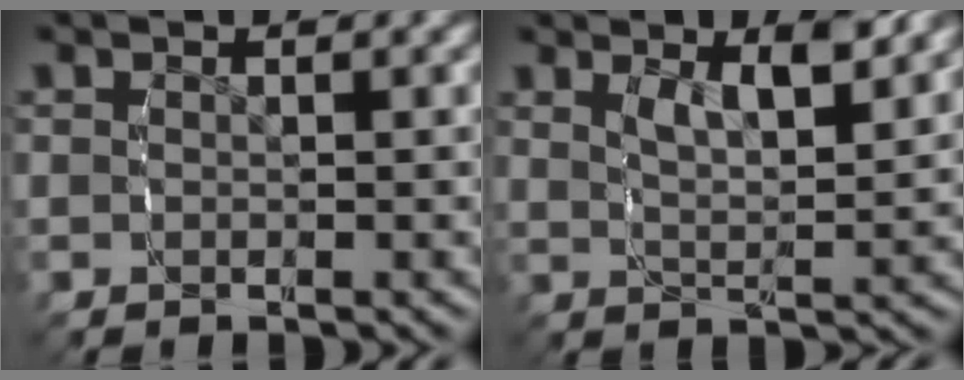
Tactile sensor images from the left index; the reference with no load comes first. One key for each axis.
{"total": 4.3, "fx": 2.5, "fy": 1.0, "fz": 3.3, "tx": -0.047, "ty": -0.010, "tz": 0.048}